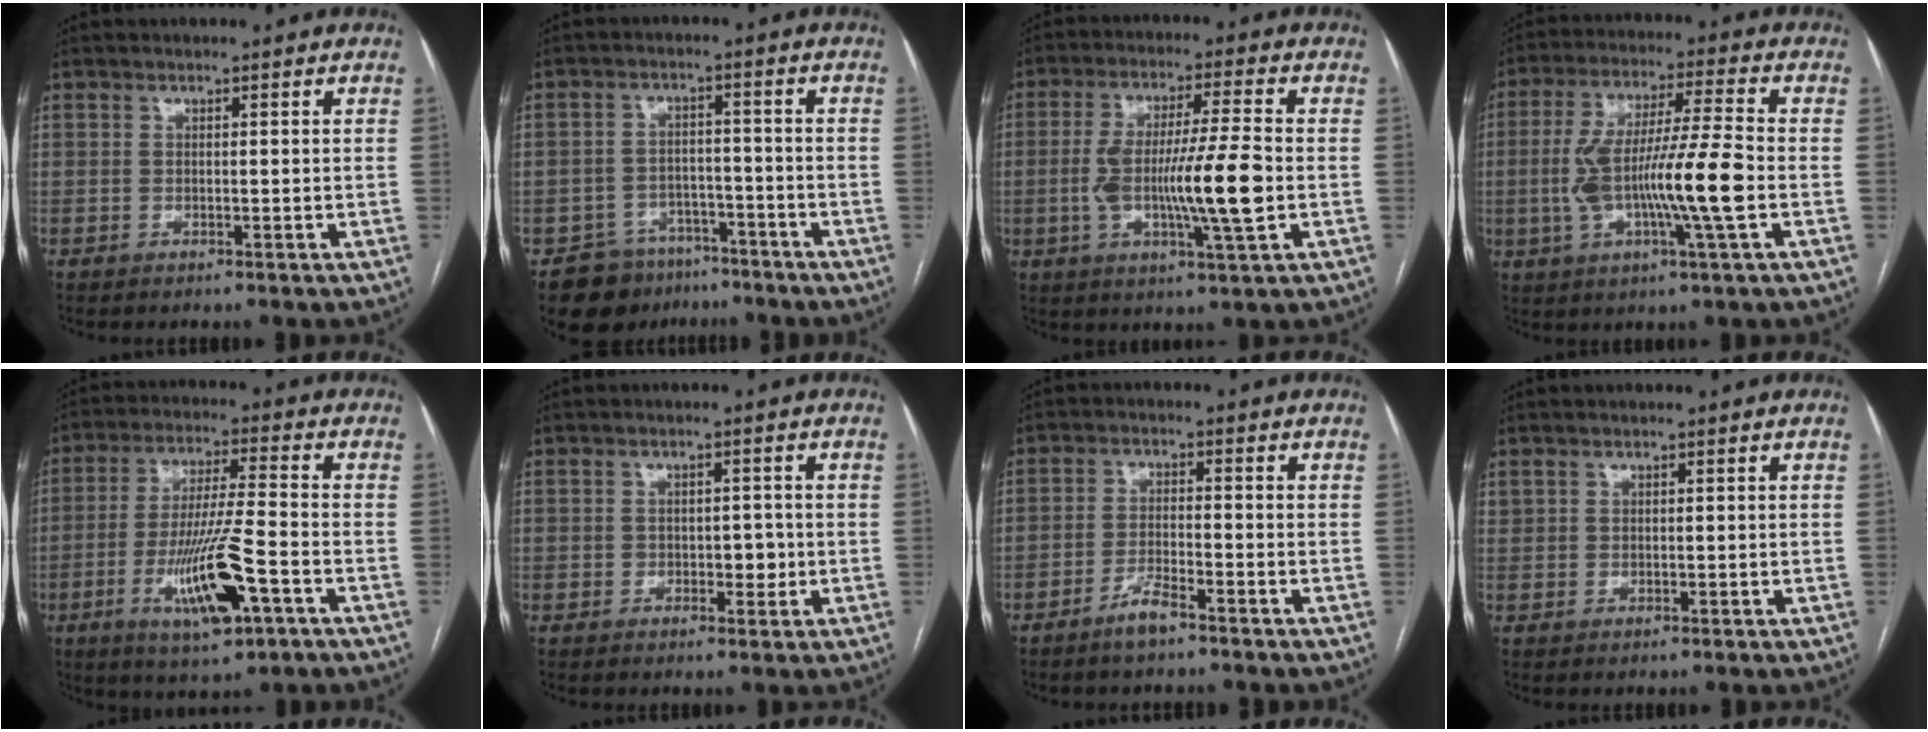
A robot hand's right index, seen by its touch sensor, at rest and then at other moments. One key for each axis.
{"total": 8.6, "fx": -6.7, "fy": 5.3, "fz": 1.2, "tx": -0.012, "ty": 0.019, "tz": -0.102}
{"total": 12.7, "fx": -1.9, "fy": 0.6, "fz": 12.6, "tx": -0.233, "ty": -0.002, "tz": -0.034}
{"total": 14.2, "fx": -2.4, "fy": 0.4, "fz": 14.0, "tx": -0.269, "ty": 0.003, "tz": -0.045}
{"total": 12.9, "fx": -5.0, "fy": 1.3, "fz": 11.9, "tx": -0.226, "ty": -0.015, "tz": -0.084}
{"total": 3.0, "fx": -0.5, "fy": 1.9, "fz": 2.3, "tx": -0.025, "ty": 0.005, "tz": -0.002}
{"total": 3.8, "fx": -2.9, "fy": 0.4, "fz": 2.3, "tx": -0.045, "ty": -0.001, "tz": -0.056}
{"total": 0.9, "fx": 0.6, "fy": 0.5, "fz": 0.4, "tx": -0.007, "ty": 0.007, "tz": 0.015}